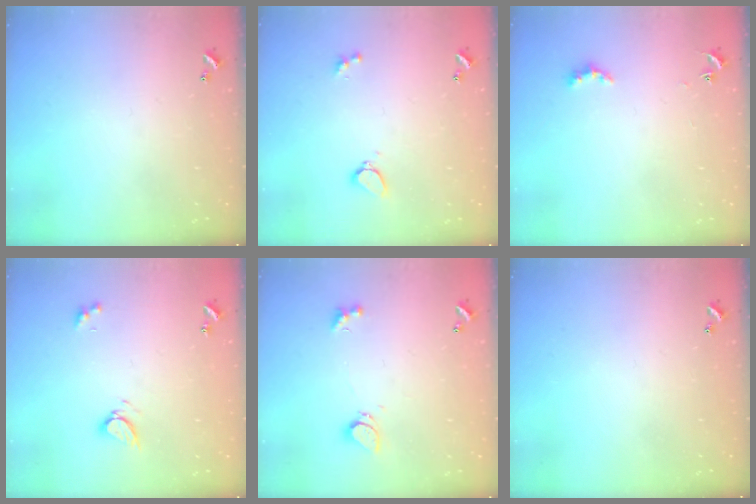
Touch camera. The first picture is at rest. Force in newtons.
{"total": 3.9, "press": 3.8, "slide": 0.8}
{"total": 3.1, "press": 3.0, "slide": 0.6}
{"total": 5.1, "press": 5.1, "slide": 0.5}
{"total": 2.1, "press": 2.0, "slide": 0.7}
{"total": 0.0}